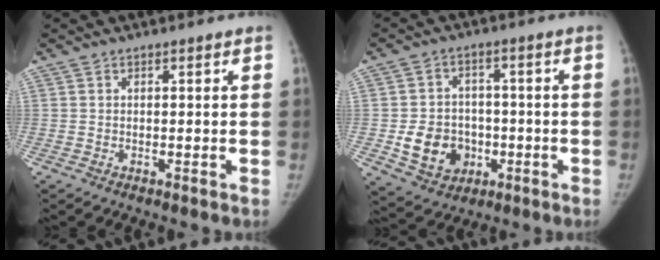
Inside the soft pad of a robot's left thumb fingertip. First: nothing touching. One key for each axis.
{"total": 10.3, "fx": -2.5, "fy": 8.7, "fz": 5.0, "tx": -0.048, "ty": 0.011, "tz": -0.031}